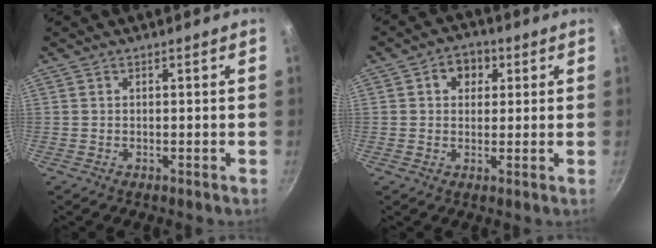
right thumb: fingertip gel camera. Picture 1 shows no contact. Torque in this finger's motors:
{"motor_torque": [-0.05, 0.22, 0.68, 0.54, -0.01]}